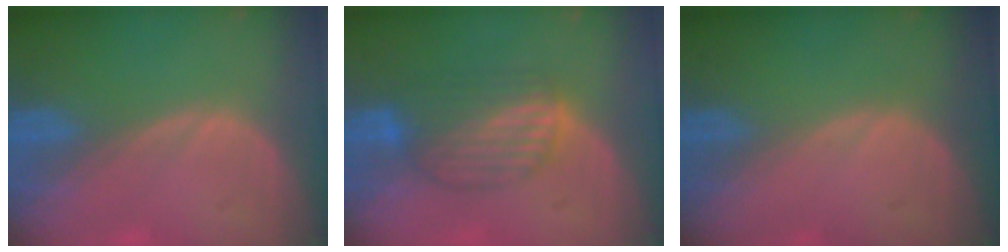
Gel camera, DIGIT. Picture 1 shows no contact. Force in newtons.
{"total": 6.4, "press": 6.3, "slide": 0.7}
{"total": 0.0}